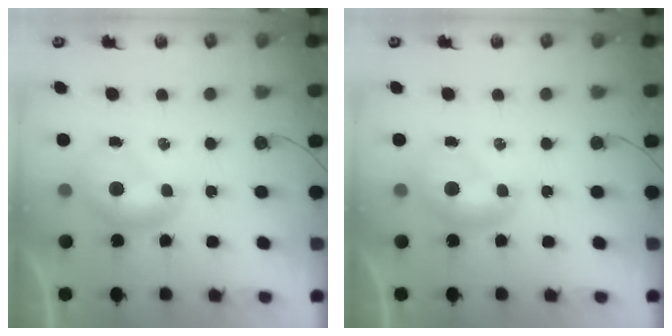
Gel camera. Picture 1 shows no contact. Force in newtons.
{"total": 0.0}